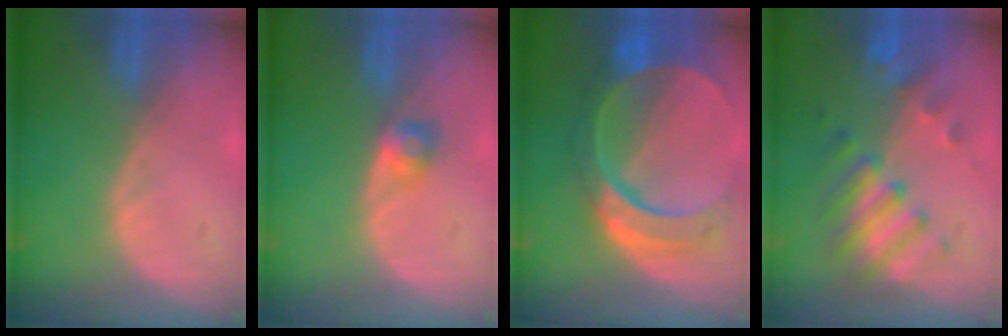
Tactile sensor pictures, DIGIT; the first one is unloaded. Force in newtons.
{"total": 2.4, "press": 2.3, "slide": 0.7}
{"total": 11.1, "press": 9.4, "slide": 6.0}
{"total": 7.2, "press": 7.0, "slide": 1.4}